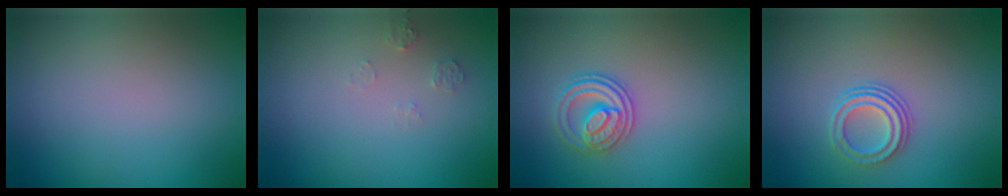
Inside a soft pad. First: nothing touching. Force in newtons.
{"total": 1.1, "press": 1.1, "slide": 0.1}
{"total": 2.6, "press": 2.5, "slide": 0.7}
{"total": 3.0, "press": 2.2, "slide": 2.0}